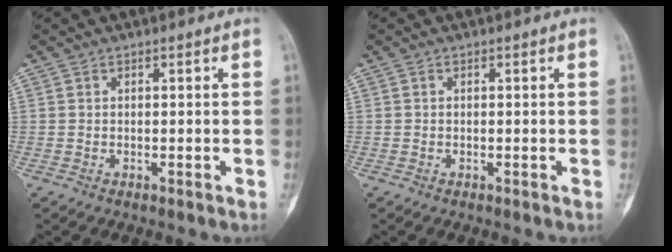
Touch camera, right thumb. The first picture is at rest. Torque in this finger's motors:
{"motor_torque": [-0.06, 0.20, -0.11, 0.06, -0.02]}